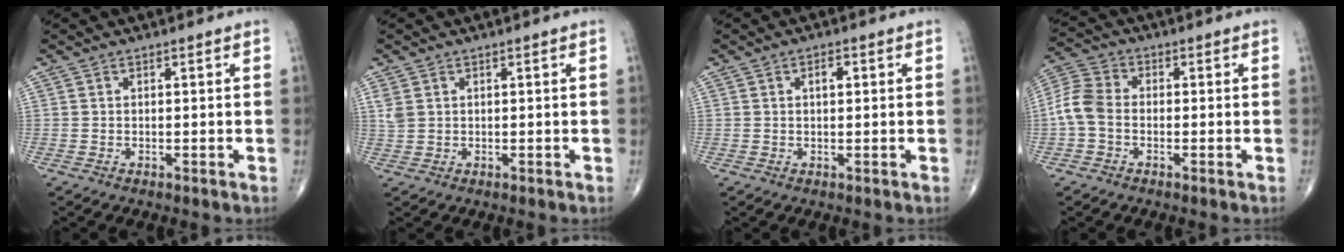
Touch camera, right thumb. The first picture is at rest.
{"total": 2.1, "force": [0.8, 1.5, 1.1], "torque": [-0.028, 0.002, 0.023]}
{"total": 2.2, "force": [0.6, 1.1, 1.8], "torque": [-0.027, 0.002, 0.008]}
{"total": 6.5, "force": [-1.1, 4.7, 4.4], "torque": [-0.093, 0.017, -0.038]}